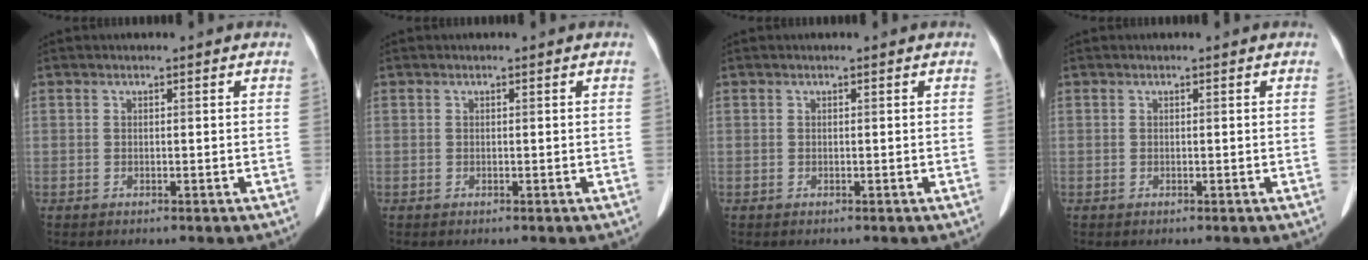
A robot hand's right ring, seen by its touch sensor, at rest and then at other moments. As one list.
[{"total": 0.0}, {"total": 0.0}, {"total": 0.0}]